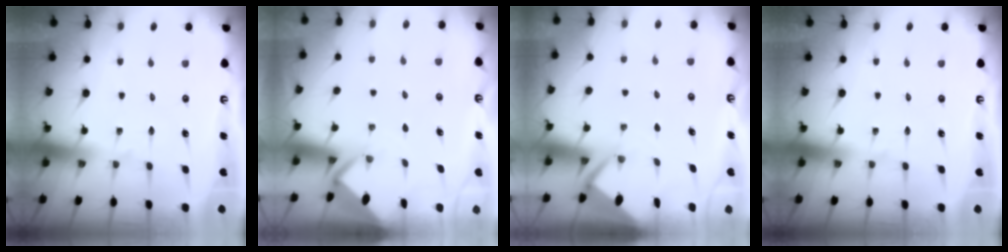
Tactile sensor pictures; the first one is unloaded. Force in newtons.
{"total": 2.0, "press": 2.0, "slide": 0.2}
{"total": 2.7, "press": 2.7, "slide": 0.3}
{"total": 0.0}